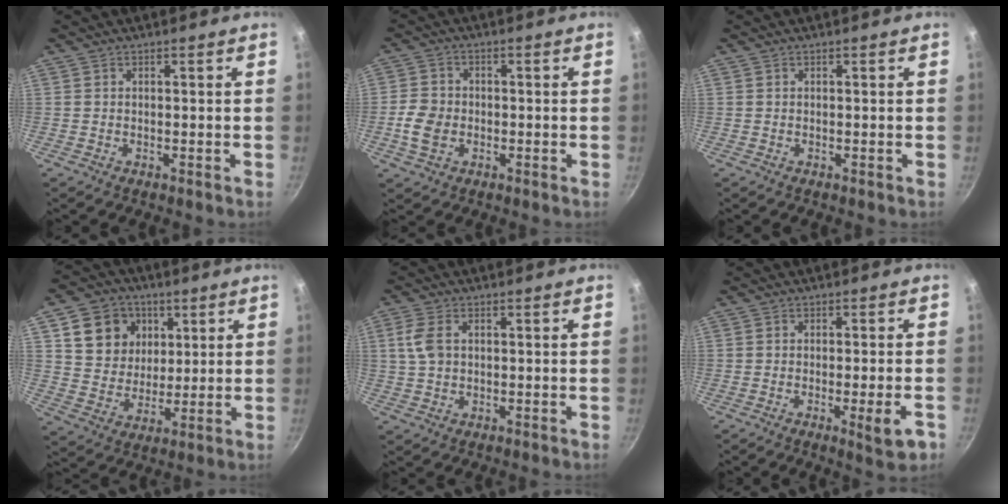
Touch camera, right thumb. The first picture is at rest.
{"total": 5.8, "force": [-1.5, 4.5, 3.4], "torque": [-0.057, 0.008, -0.032]}
{"total": 0.0}
{"total": 12.9, "force": [4.7, 10.9, 5.0], "torque": [-0.058, -0.011, 0.082]}
{"total": 5.0, "force": [1.1, 3.4, 3.6], "torque": [-0.072, 0.004, 0.020]}
{"total": 5.7, "force": [-2.3, 0.7, 5.2], "torque": [-0.066, 0.001, -0.031]}